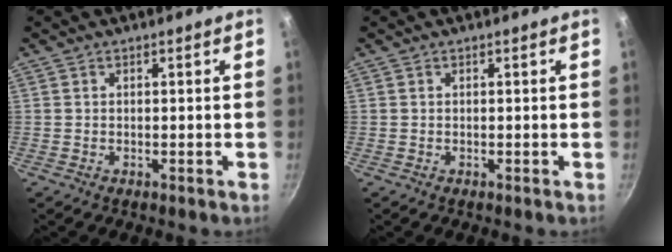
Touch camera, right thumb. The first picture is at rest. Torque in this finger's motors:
{"motor_torque": [0.00, 0.00, 0.00, 0.00, 0.00]}